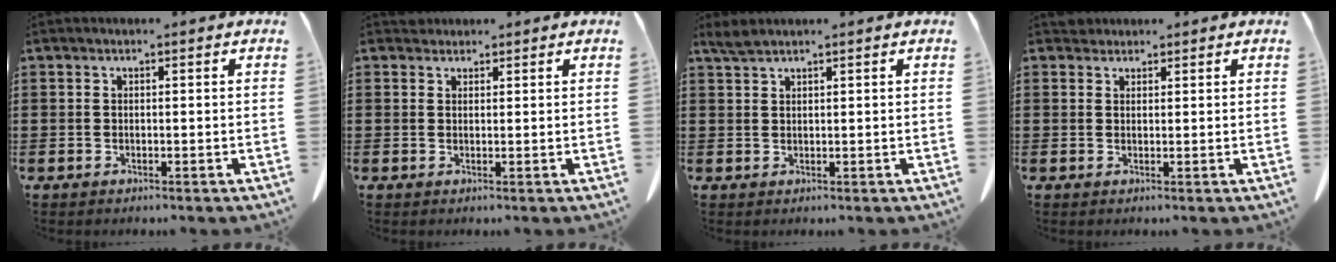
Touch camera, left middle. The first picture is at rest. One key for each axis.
{"total": 1.4, "fx": 1.3, "fy": 0.6, "fz": 0.1, "tx": -0.006, "ty": 0.001, "tz": 0.027}
{"total": 1.7, "fx": 1.4, "fy": 0.2, "fz": 0.9, "tx": -0.022, "ty": -0.002, "tz": 0.028}
{"total": 1.5, "fx": 1.4, "fy": 0.7, "fz": 0.0, "tx": -0.006, "ty": 0.001, "tz": 0.029}